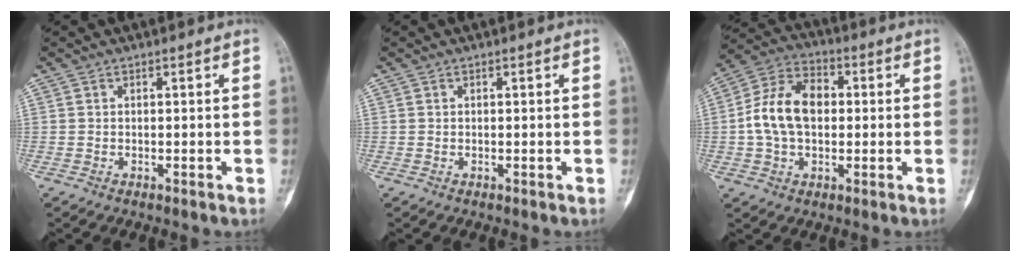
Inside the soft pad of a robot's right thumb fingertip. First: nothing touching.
{"total": 0.0}
{"total": 12.7, "force": [0.2, 8.7, 9.3], "torque": [-0.158, 0.029, -0.004]}